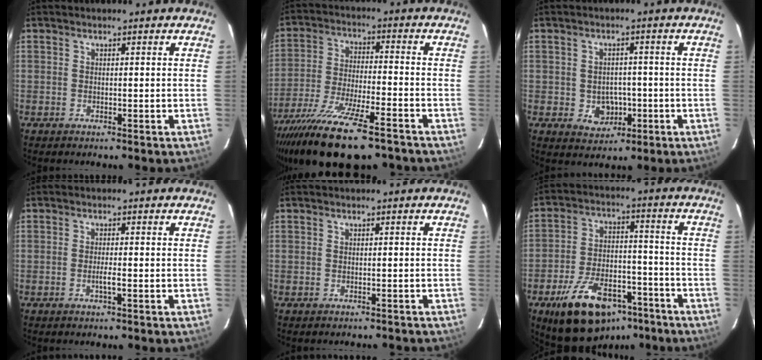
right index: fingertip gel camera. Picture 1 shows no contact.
{"total": 18.6, "force": [-14.2, 2.7, 11.8], "torque": [-0.203, -0.040, -0.238]}
{"total": 4.7, "force": [-1.1, 3.7, 2.5], "torque": [-0.032, 0.006, -0.007]}
{"total": 1.5, "force": [-0.5, 0.0, 1.4], "torque": [-0.028, -0.001, -0.009]}
{"total": 2.1, "force": [-2.0, 0.6, 0.2], "torque": [-0.002, -0.004, -0.022]}
{"total": 16.2, "force": [-10.3, 7.7, 9.9], "torque": [-0.168, 0.008, -0.162]}